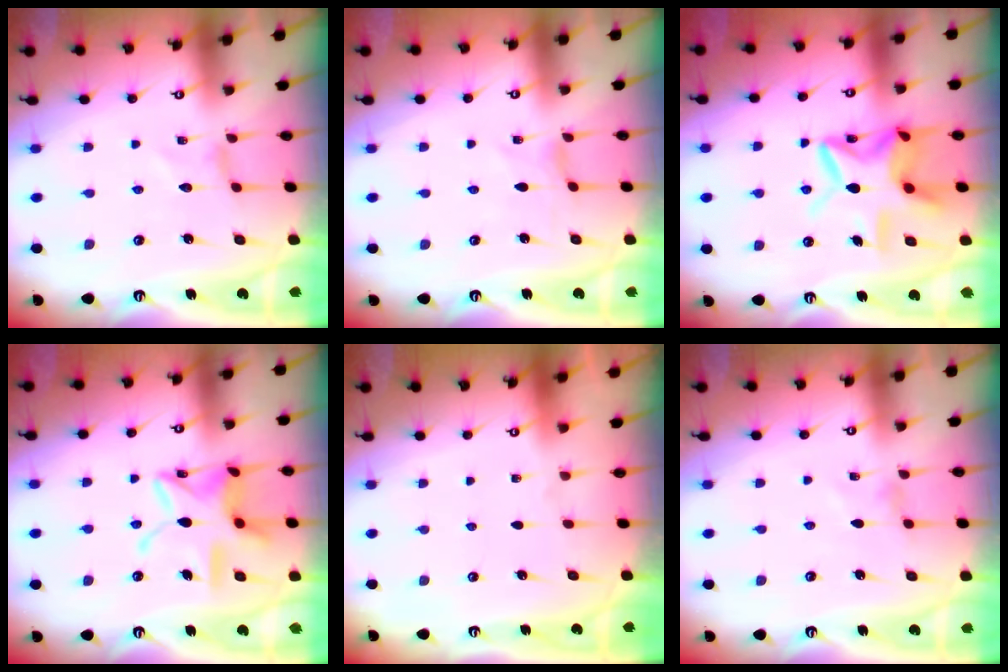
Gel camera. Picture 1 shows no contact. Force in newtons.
{"total": 0.0}
{"total": 13.6, "press": 13.6, "slide": 1.2}
{"total": 14.6, "press": 14.6, "slide": 1.4}
{"total": 0.0}
{"total": 0.0}